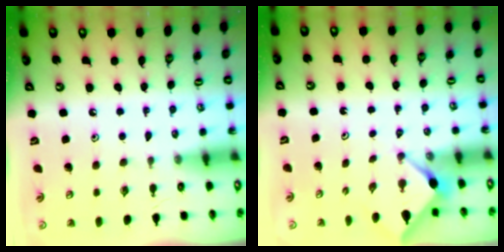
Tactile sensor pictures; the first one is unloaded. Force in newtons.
{"total": 2.9, "press": 2.9, "slide": 0.3}